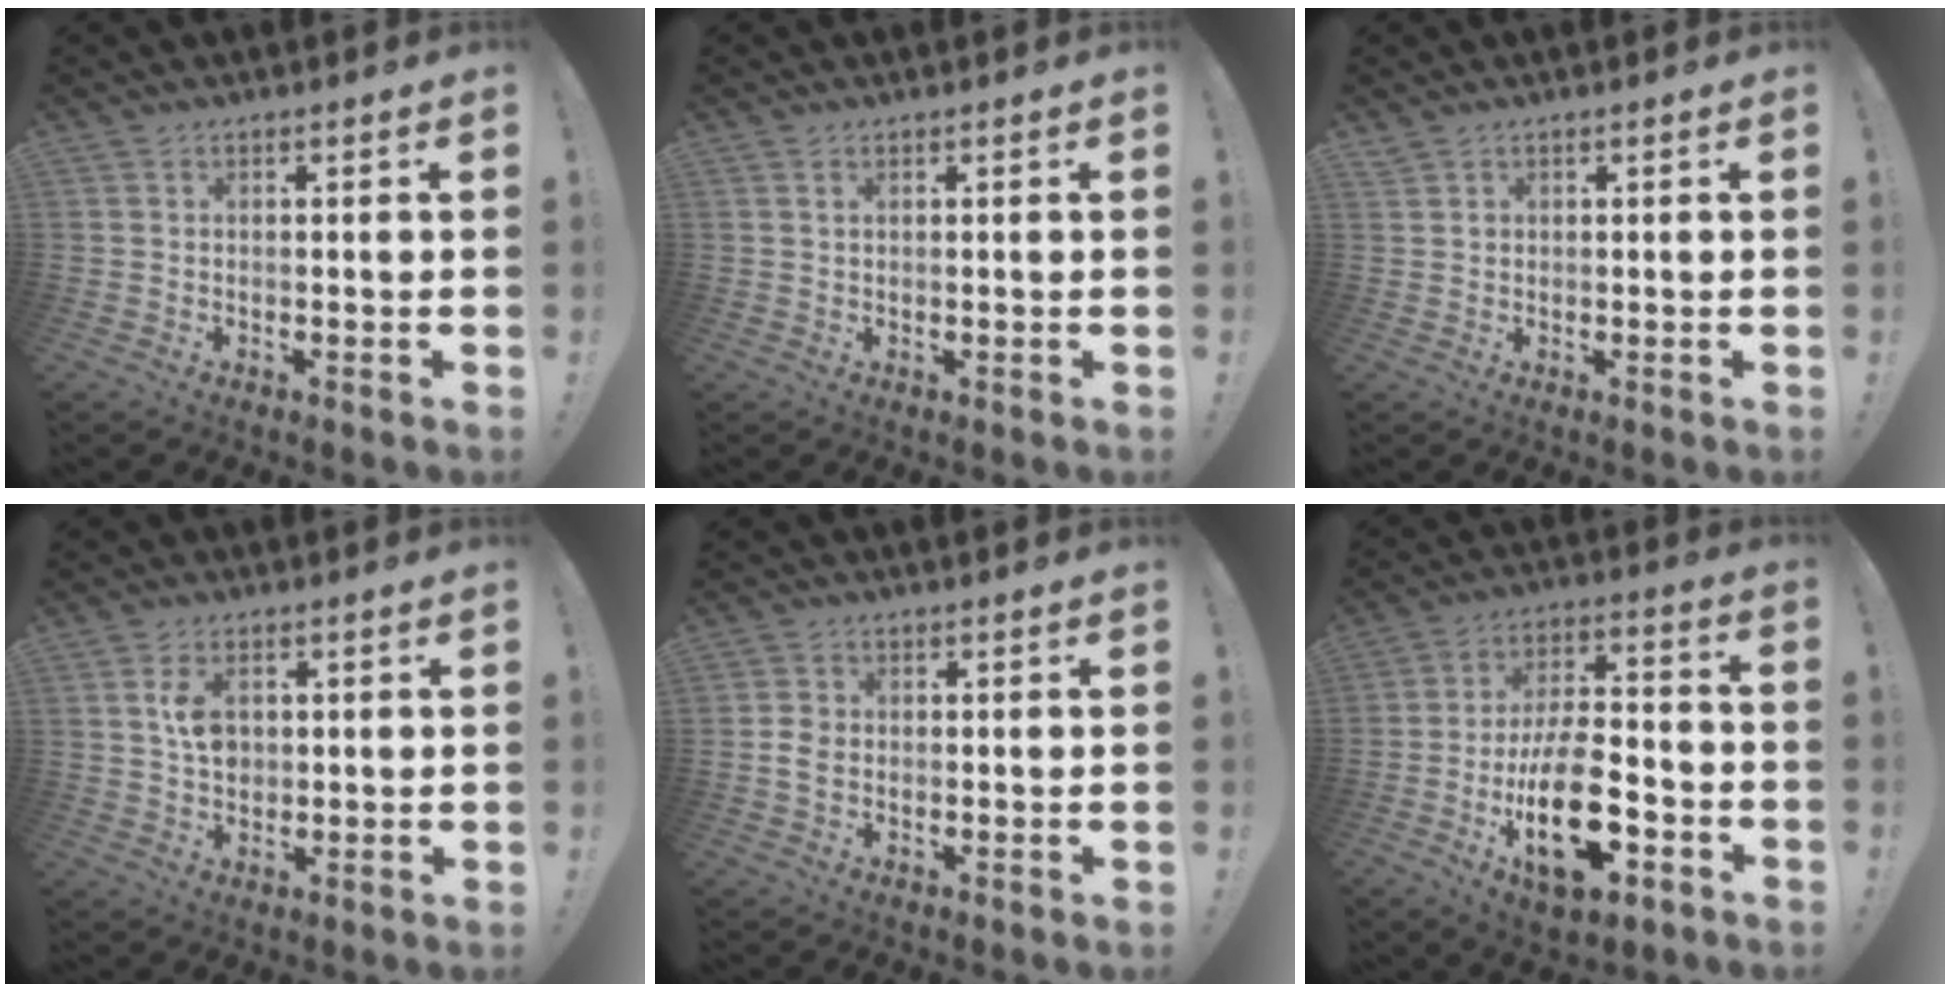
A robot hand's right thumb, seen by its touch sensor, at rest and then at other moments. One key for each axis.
{"total": 0.8, "fx": 0.4, "fy": 0.3, "fz": 0.7, "tx": -0.019, "ty": 0.003, "tz": 0.009}
{"total": 0.9, "fx": 0.7, "fy": 0.5, "fz": 0.2, "tx": 0.003, "ty": -0.003, "tz": 0.011}
{"total": 6.0, "fx": 1.0, "fy": 4.2, "fz": 4.1, "tx": -0.064, "ty": 0.004, "tz": 0.019}
{"total": 3.8, "fx": -0.6, "fy": 2.8, "fz": 2.5, "tx": -0.043, "ty": 0.006, "tz": -0.011}
{"total": 21.3, "fx": -7.9, "fy": 10.3, "fz": 17.0, "tx": -0.286, "ty": 0.044, "tz": -0.122}